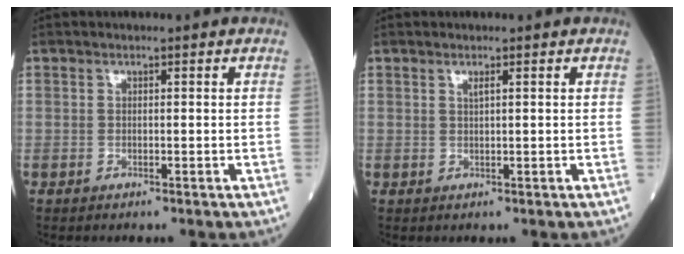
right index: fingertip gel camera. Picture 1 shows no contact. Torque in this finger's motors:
{"motor_torque": [-0.03, 0.01, -0.02, 0.01]}